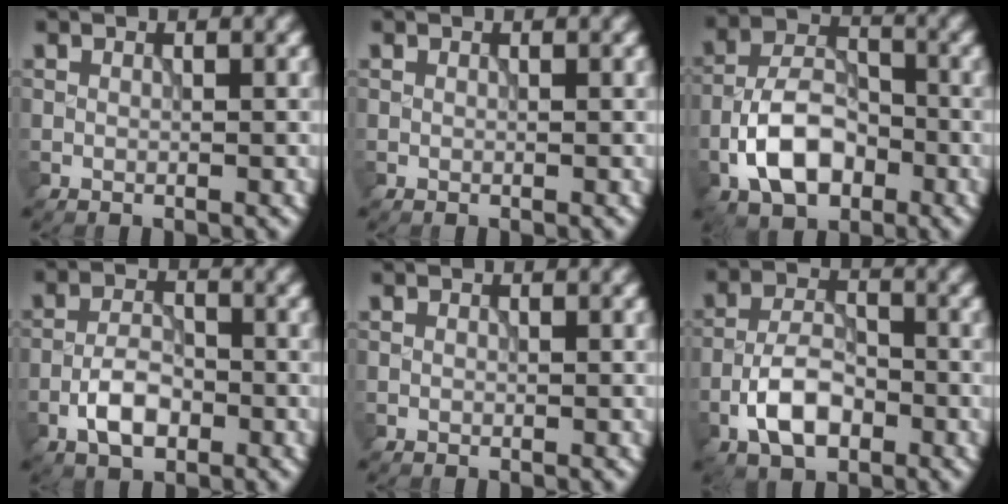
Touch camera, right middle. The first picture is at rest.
{"total": 0.0}
{"total": 6.8, "force": [-2.8, 4.0, 4.7], "torque": [-0.082, 0.008, -0.058]}
{"total": 4.0, "force": [-1.8, 2.0, 2.9], "torque": [-0.051, 0.005, -0.038]}
{"total": 0.0}
{"total": 5.3, "force": [-2.4, 2.7, 3.8], "torque": [-0.066, 0.007, -0.050]}